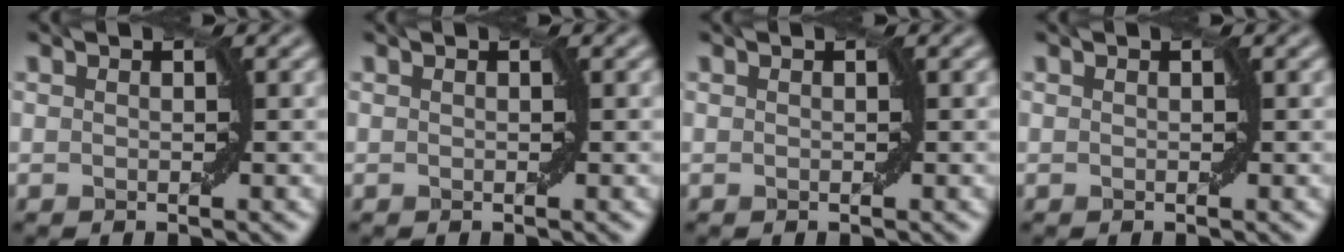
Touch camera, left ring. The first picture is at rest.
{"total": 0.0}
{"total": 0.0}
{"total": 0.0}